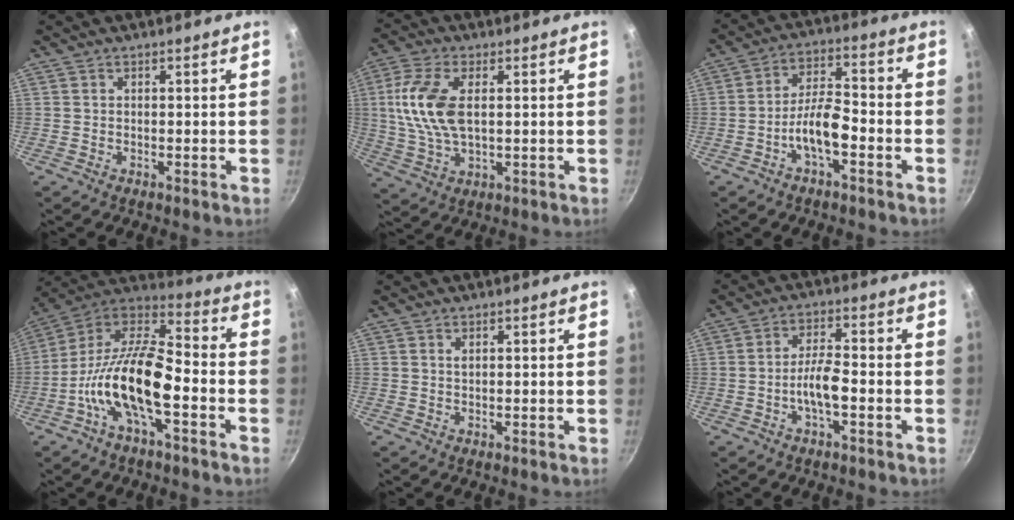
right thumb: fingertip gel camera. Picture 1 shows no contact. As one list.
[{"total": 12.0, "force": [1.7, 6.2, 10.1], "torque": [-0.206, 0.004, 0.032]}, {"total": 8.1, "force": [-3.4, 3.2, 6.6], "torque": [-0.111, 0.042, -0.064]}, {"total": 18.4, "force": [-5.6, 7.5, 15.8], "torque": [-0.286, 0.047, -0.125]}, {"total": 0.6, "force": [0.3, 0.3, 0.5], "torque": [-0.008, 0.000, 0.006]}, {"total": 6.0, "force": [-2.0, 2.0, 5.3], "torque": [-0.094, 0.026, -0.041]}]